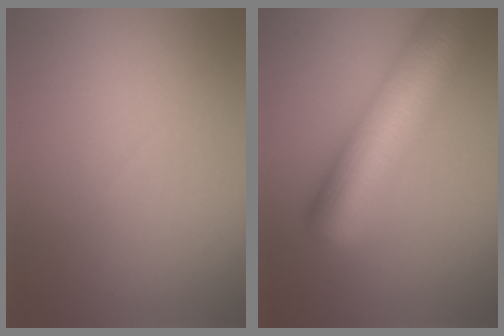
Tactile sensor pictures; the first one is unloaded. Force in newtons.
{"total": 10.4, "press": 10.4, "slide": 0.4}